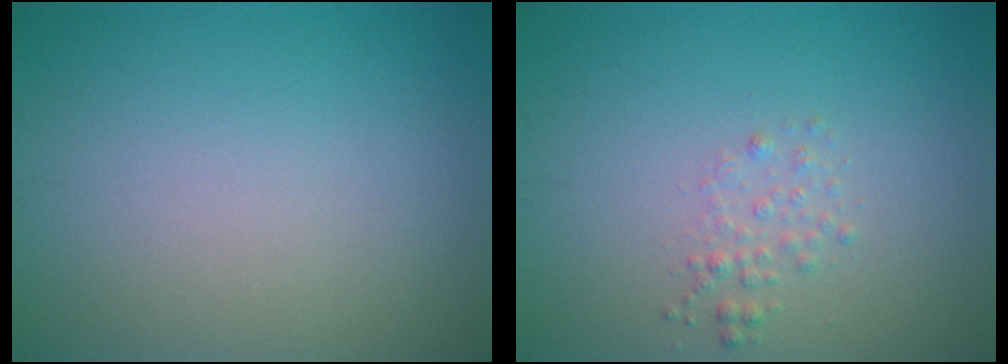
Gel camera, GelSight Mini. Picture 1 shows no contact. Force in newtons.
{"total": 1.3, "press": 1.3, "slide": 0.1}